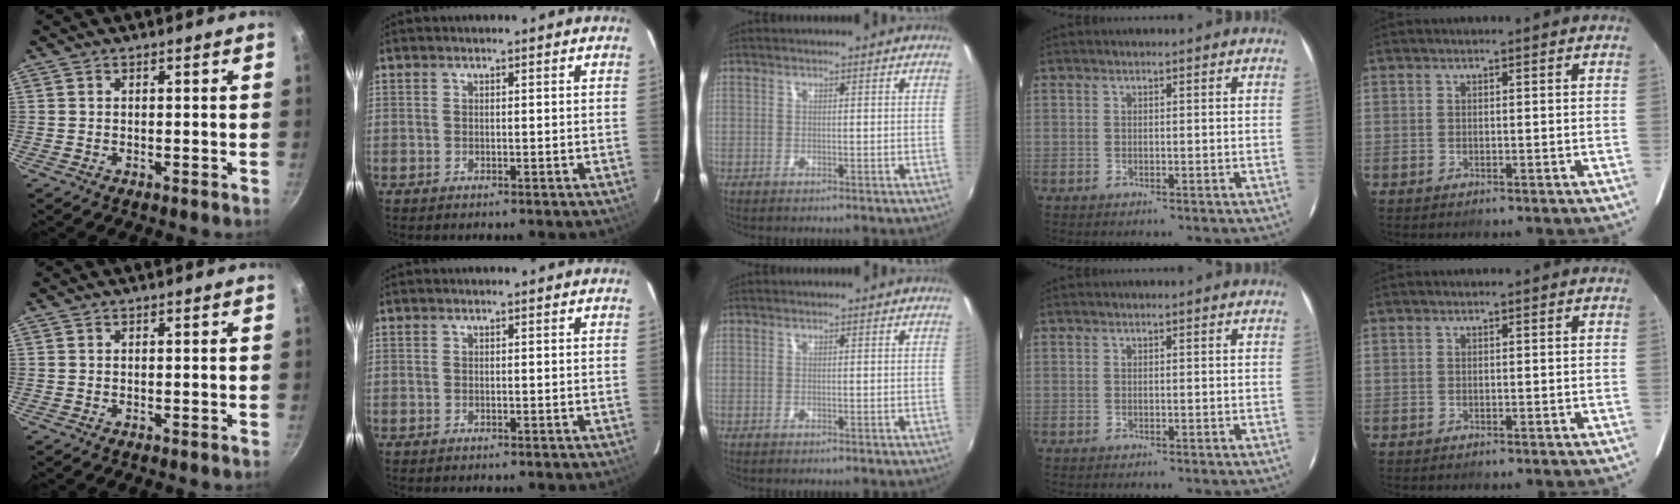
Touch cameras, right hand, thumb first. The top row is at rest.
{}